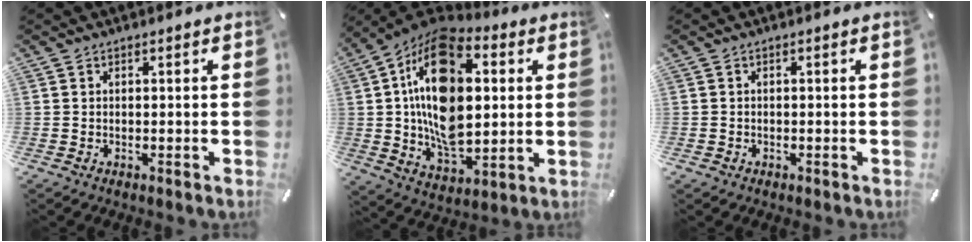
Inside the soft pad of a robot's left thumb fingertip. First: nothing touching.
{"total": 21.9, "force": [4.4, 13.9, 16.3], "torque": [-0.317, -0.015, 0.070]}
{"total": 0.9, "force": [-0.5, 0.8, 0.0], "torque": [-0.001, 0.005, -0.013]}